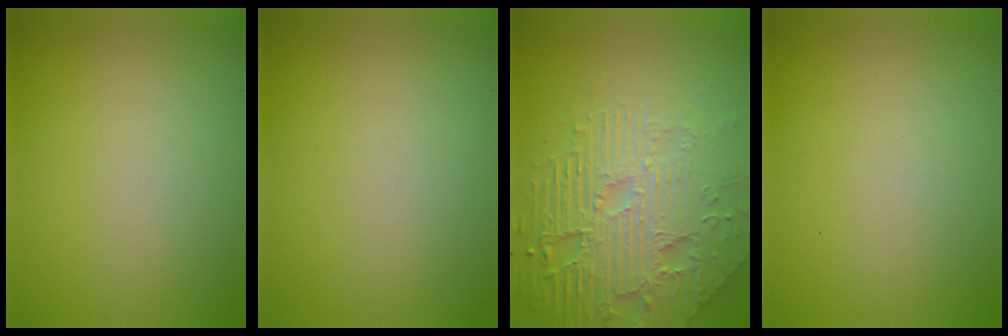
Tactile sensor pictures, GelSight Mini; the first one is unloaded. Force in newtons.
{"total": 0.0}
{"total": 8.5, "press": 6.0, "slide": 6.0}
{"total": 0.0}